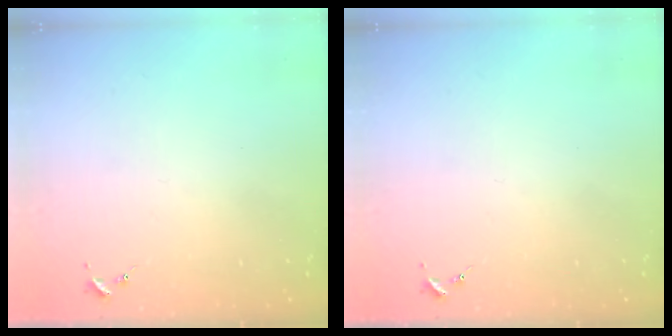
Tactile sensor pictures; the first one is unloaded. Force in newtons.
{"total": 0.0}